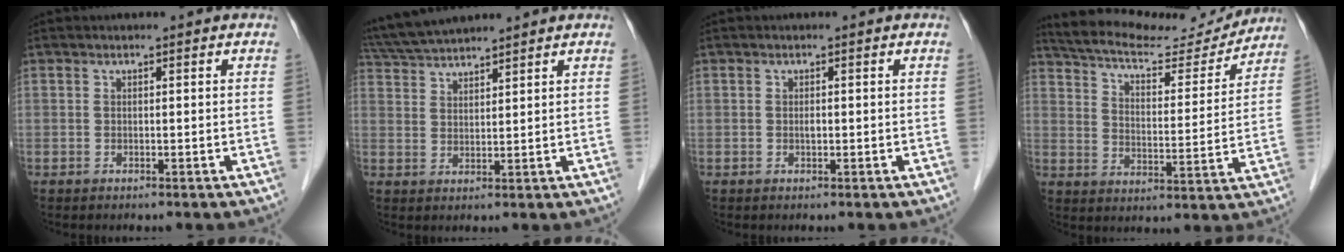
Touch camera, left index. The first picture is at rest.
{"total": 5.4, "force": [5.1, 0.1, 1.7], "torque": [-0.037, 0.032, 0.101]}
{"total": 0.6, "force": [0.0, 0.3, 0.5], "torque": [-0.011, 0.000, -0.001]}
{"total": 17.5, "force": [16.4, 3.1, 5.1], "torque": [-0.089, 0.005, 0.240]}